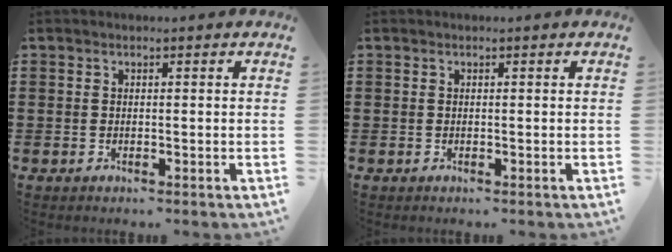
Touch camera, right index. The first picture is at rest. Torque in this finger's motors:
{"motor_torque": [0.00, 0.00, 0.00, 0.00]}